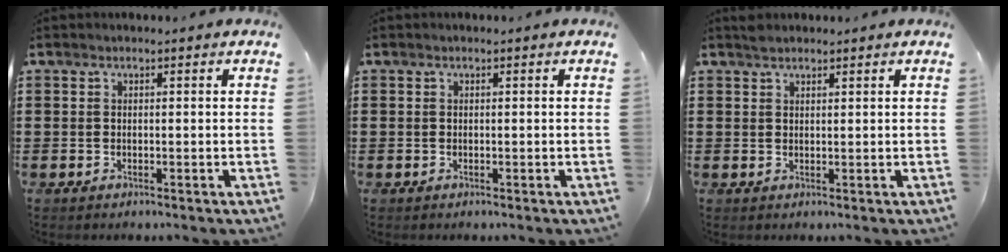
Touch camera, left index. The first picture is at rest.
{"total": 0.0}
{"total": 1.3, "force": [1.2, 0.4, 0.2], "torque": [-0.006, 0.001, 0.023]}